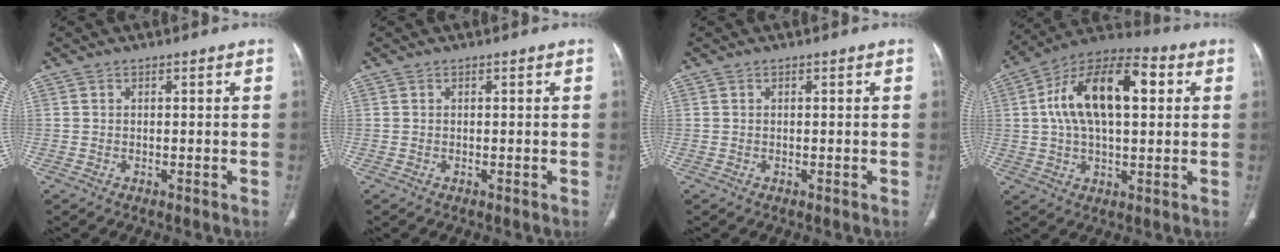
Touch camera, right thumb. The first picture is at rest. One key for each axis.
{"total": 0.0}
{"total": 0.0}
{"total": 19.0, "fx": 4.0, "fy": 9.5, "fz": 16.0, "tx": -0.261, "ty": 0.027, "tz": 0.058}